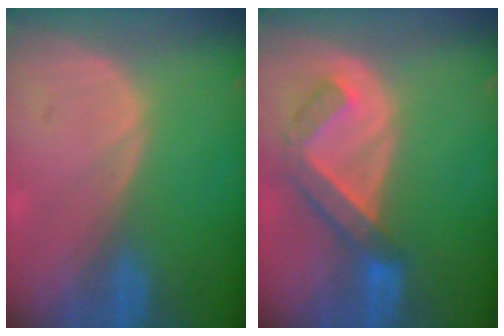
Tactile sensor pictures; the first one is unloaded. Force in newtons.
{"total": 5.6, "press": 5.6, "slide": 0.3}